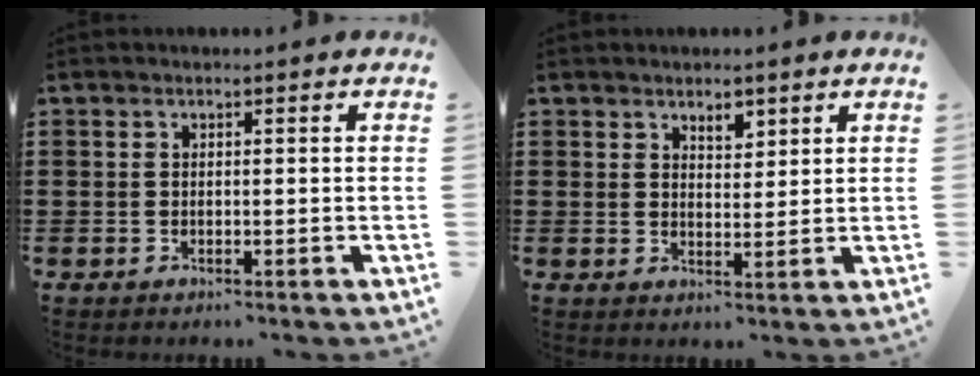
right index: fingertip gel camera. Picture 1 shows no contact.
{"total": 2.8, "force": [2.2, 1.4, 1.1], "torque": [-0.017, 0.002, 0.039]}